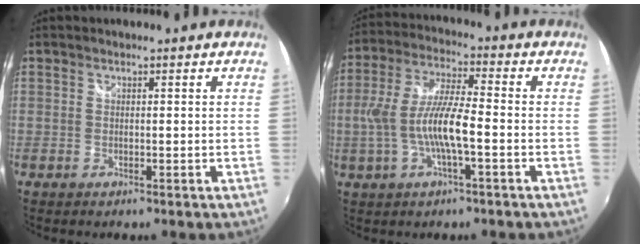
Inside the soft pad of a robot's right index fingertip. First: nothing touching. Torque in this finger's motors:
{"motor_torque": [1.15, -0.70, 0.82, 0.21]}